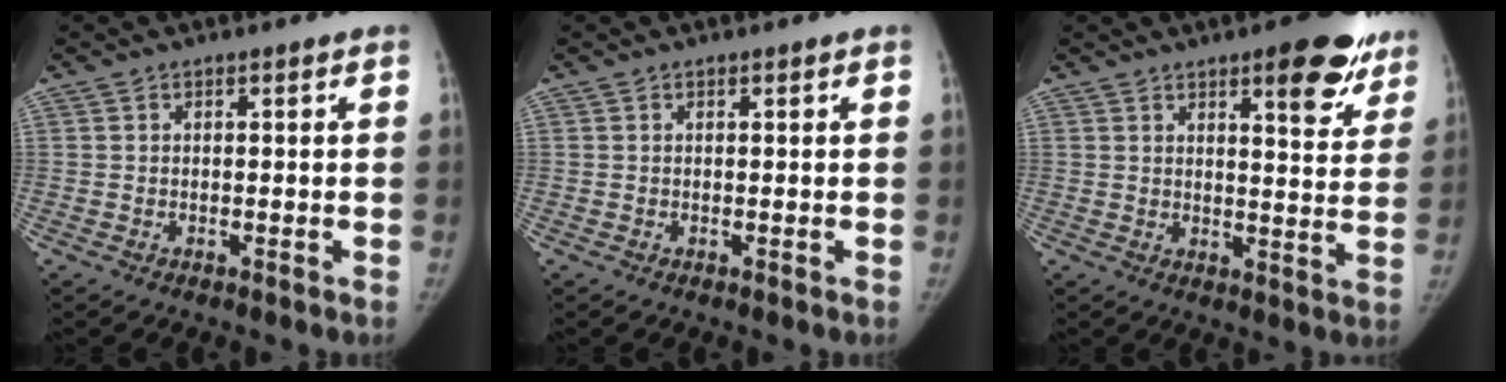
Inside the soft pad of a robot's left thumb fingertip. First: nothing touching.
{"total": 0.0}
{"total": 12.1, "force": [7.4, 4.1, 8.7], "torque": [-0.064, -0.037, 0.091]}